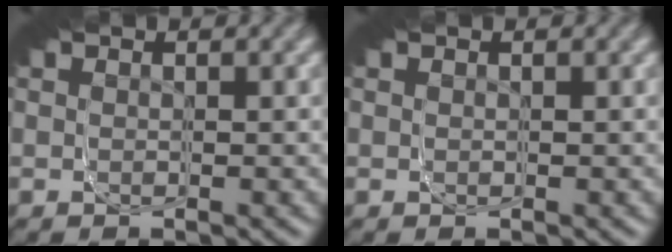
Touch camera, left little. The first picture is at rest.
{"total": 0.0}